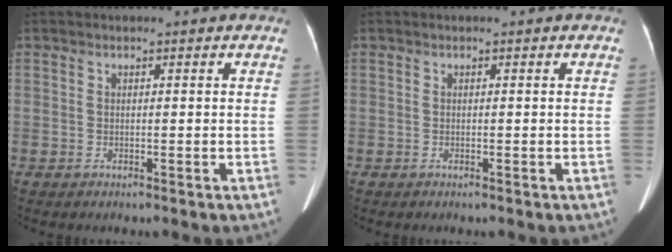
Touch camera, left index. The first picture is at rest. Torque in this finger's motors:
{"motor_torque": [0.03, 0.08, 0.00, 0.01]}